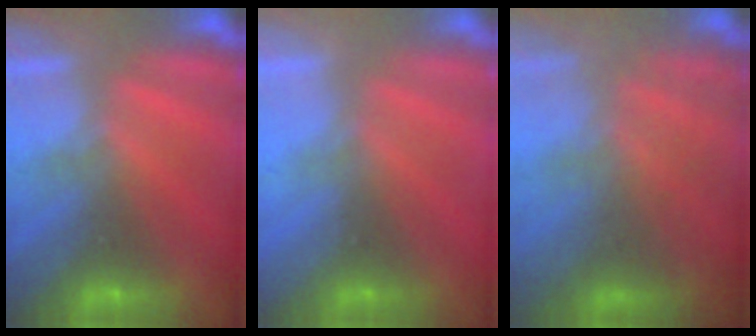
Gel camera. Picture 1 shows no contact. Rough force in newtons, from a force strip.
{"total": 2.4}
{"total": 7.5}